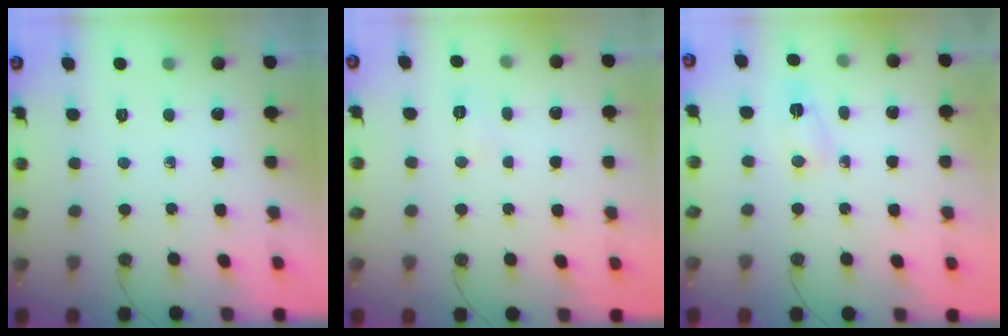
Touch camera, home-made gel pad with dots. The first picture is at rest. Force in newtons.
{"total": 3.2, "press": 3.1, "slide": 0.7}
{"total": 3.1, "press": 3.0, "slide": 0.4}